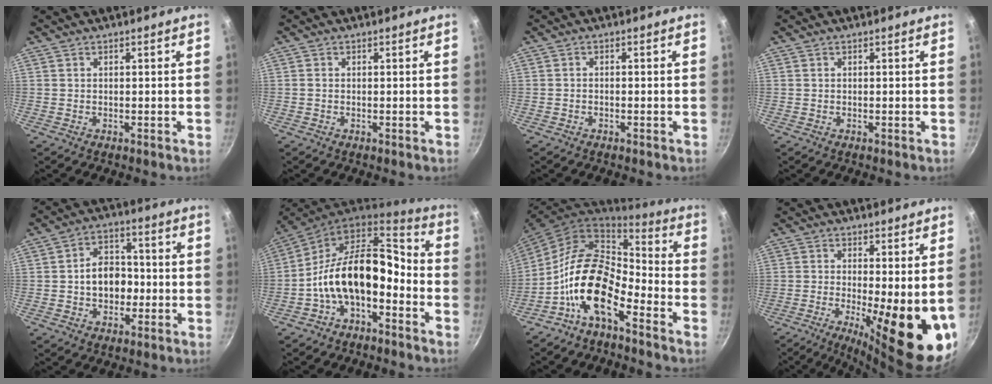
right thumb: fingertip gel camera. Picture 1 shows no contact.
{"total": 0.6, "force": [0.0, 0.5, 0.4], "torque": [-0.008, 0.003, -0.002]}
{"total": 0.7, "force": [-0.5, 0.4, 0.5], "torque": [-0.010, 0.006, -0.010]}
{"total": 0.0}
{"total": 8.9, "force": [-1.1, 6.8, 5.7], "torque": [-0.053, 0.020, -0.022]}
{"total": 16.3, "force": [-4.5, 9.8, 12.2], "torque": [-0.179, 0.071, -0.093]}
{"total": 15.0, "force": [-6.9, 7.5, 11.0], "torque": [-0.186, 0.069, -0.150]}
{"total": 15.4, "force": [-1.9, 4.5, 14.6], "torque": [-0.183, -0.024, -0.022]}